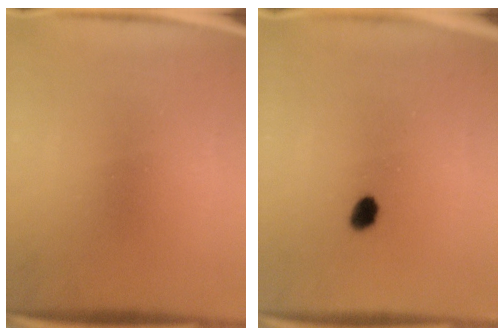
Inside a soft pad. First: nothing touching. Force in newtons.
{"total": 2.5}